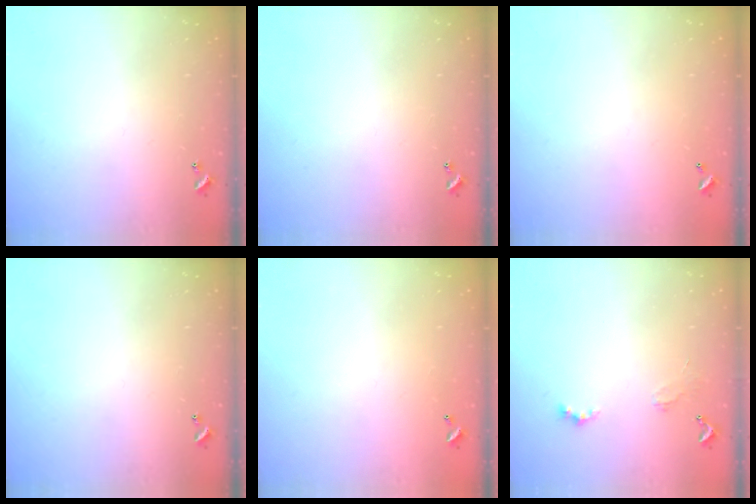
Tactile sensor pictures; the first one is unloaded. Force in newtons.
{"total": 0.0}
{"total": 2.8, "press": 2.8, "slide": 0.1}
{"total": 0.0}
{"total": 2.8, "press": 2.8, "slide": 0.1}
{"total": 1.5, "press": 1.5, "slide": 0.5}